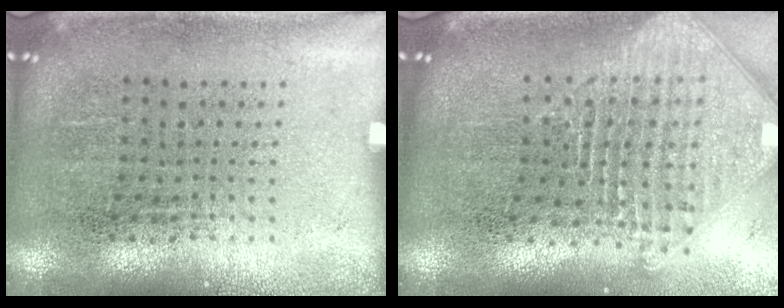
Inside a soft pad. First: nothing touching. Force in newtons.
{"total": 2.5, "press": 1.8, "slide": 1.6}